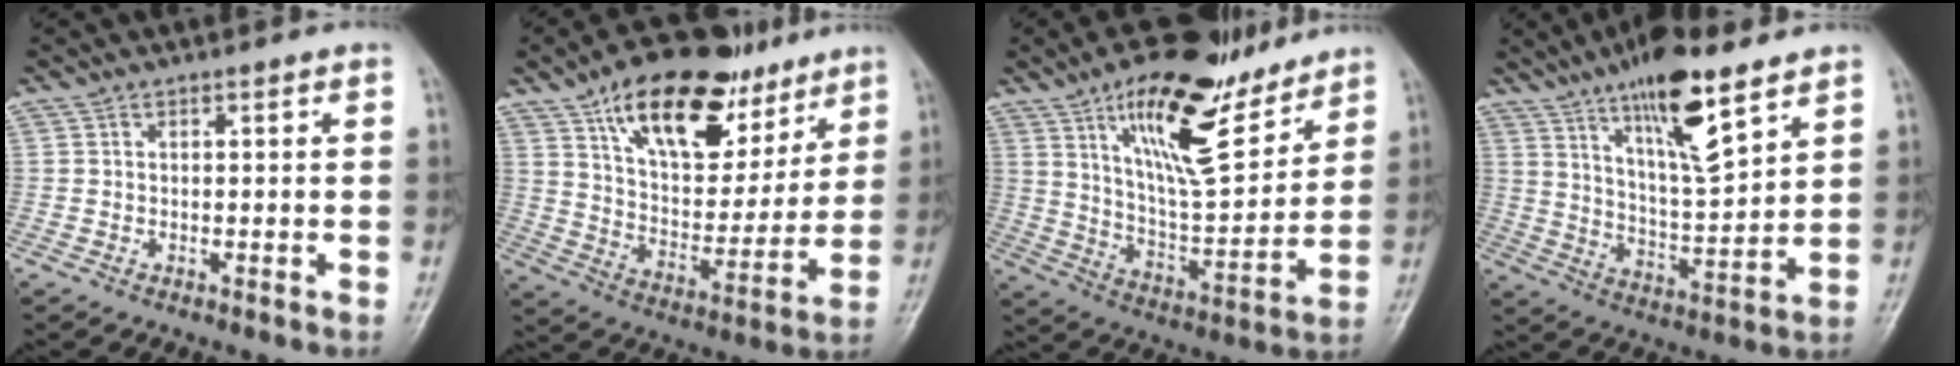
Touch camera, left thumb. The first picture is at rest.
{"total": 22.6, "force": [13.4, 11.2, 14.3], "torque": [-0.182, -0.044, 0.228]}
{"total": 19.9, "force": [12.4, 7.0, 13.9], "torque": [-0.188, -0.067, 0.218]}
{"total": 15.5, "force": [9.7, 4.0, 11.4], "torque": [-0.177, -0.054, 0.171]}